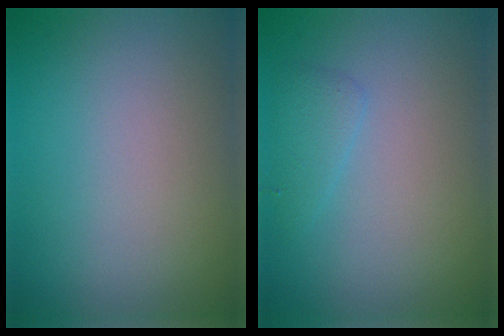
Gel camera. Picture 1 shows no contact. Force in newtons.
{"total": 1.4, "press": 1.4, "slide": 0.1}